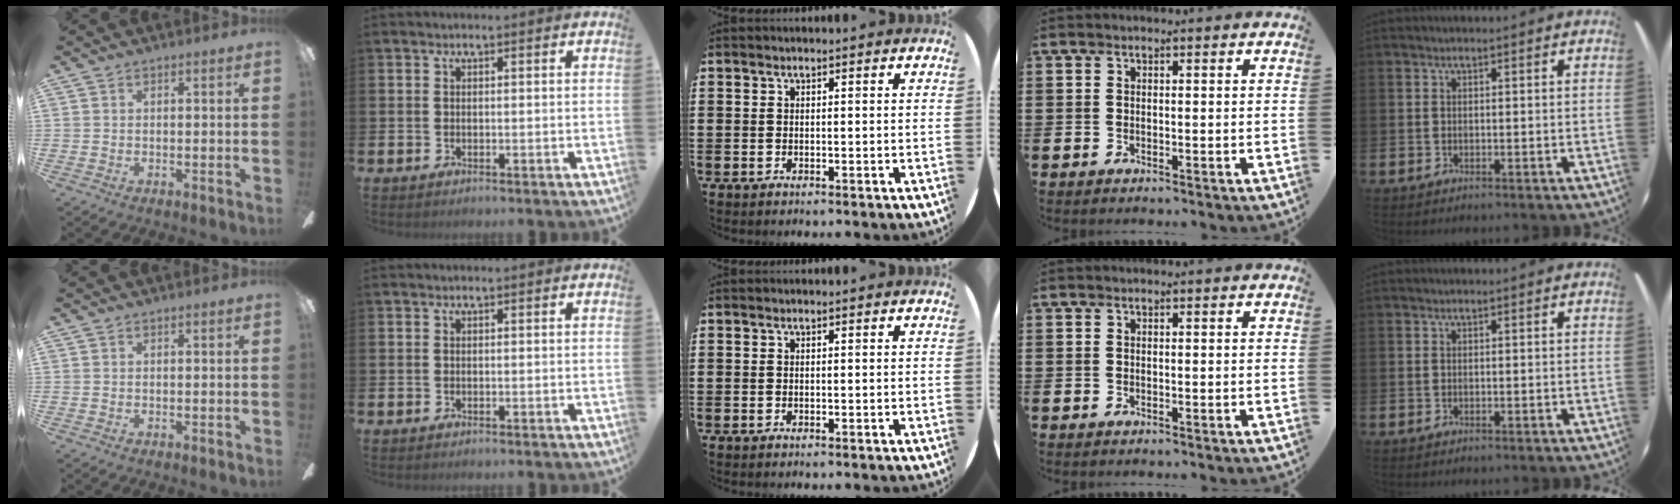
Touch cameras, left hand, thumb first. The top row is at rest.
{}